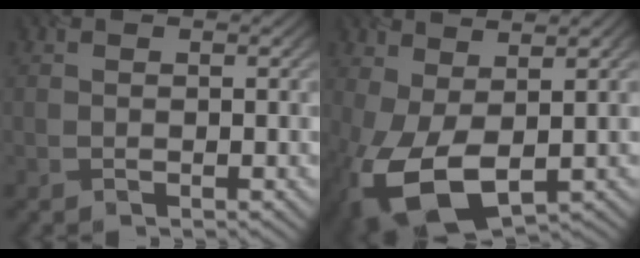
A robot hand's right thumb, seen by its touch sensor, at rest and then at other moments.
{"total": 9.2, "force": [-1.7, 4.8, 7.7], "torque": [-0.190, -0.014, -0.024]}